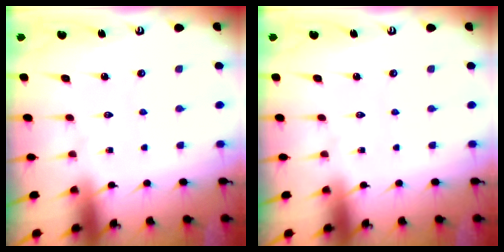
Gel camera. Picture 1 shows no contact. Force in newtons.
{"total": 0.0}